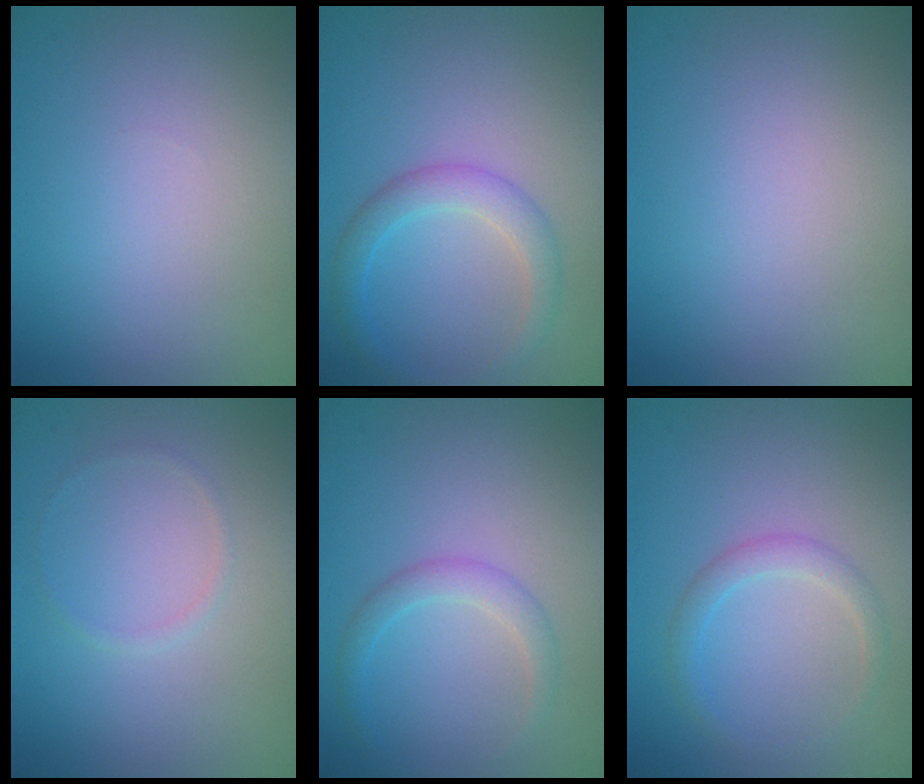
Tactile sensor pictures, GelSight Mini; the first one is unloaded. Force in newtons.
{"total": 2.7, "press": 2.7, "slide": 0.1}
{"total": 0.0}
{"total": 0.6, "press": 0.6, "slide": 0.0}
{"total": 1.8, "press": 1.8, "slide": 0.0}
{"total": 1.7, "press": 1.7, "slide": 0.1}